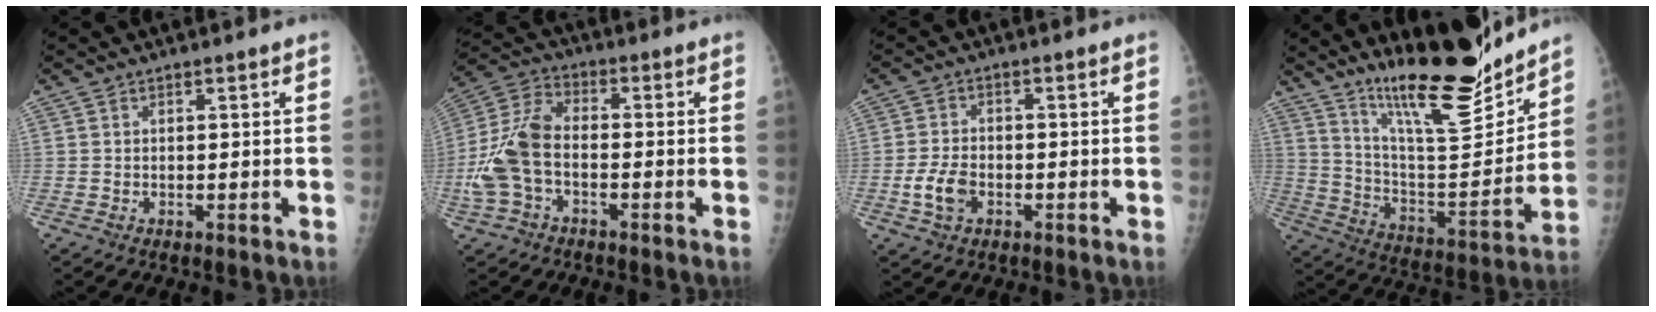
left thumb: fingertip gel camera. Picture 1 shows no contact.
{"total": 10.7, "force": [-2.7, 6.5, 8.1], "torque": [-0.176, 0.031, -0.059]}
{"total": 4.8, "force": [-1.7, 3.1, 3.2], "torque": [-0.061, 0.006, -0.033]}
{"total": 20.6, "force": [16.7, 4.0, 11.4], "torque": [-0.146, -0.115, 0.284]}